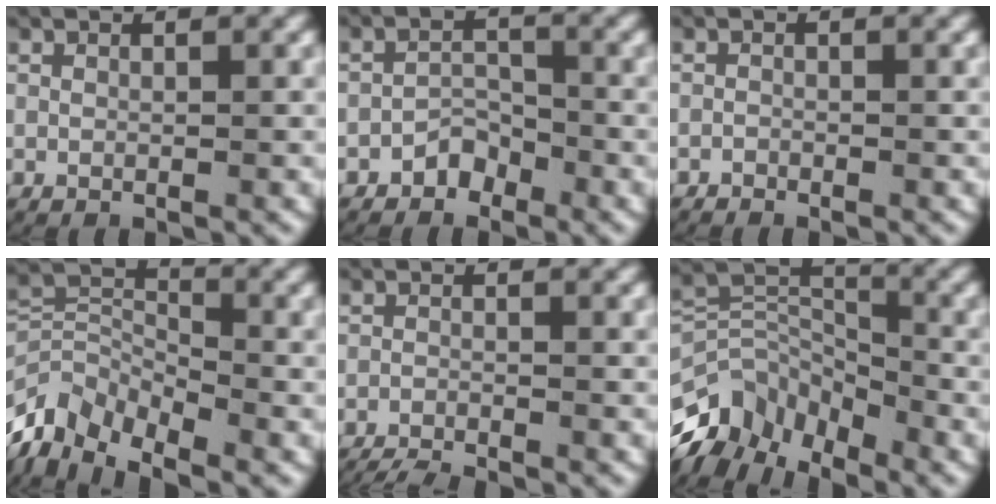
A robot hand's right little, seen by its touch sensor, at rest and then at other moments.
{"total": 2.4, "force": [-1.8, 1.4, 0.6], "torque": [-0.012, 0.003, -0.038]}
{"total": 0.7, "force": [-0.7, 0.2, -0.2], "torque": [-0.001, -0.007, -0.012]}
{"total": 8.8, "force": [-3.0, 6.6, 4.9], "torque": [-0.107, -0.033, -0.052]}
{"total": 4.9, "force": [-4.7, 1.2, 0.8], "torque": [-0.017, -0.017, -0.072]}
{"total": 10.3, "force": [-3.3, 7.5, 6.2], "torque": [-0.113, -0.031, -0.056]}